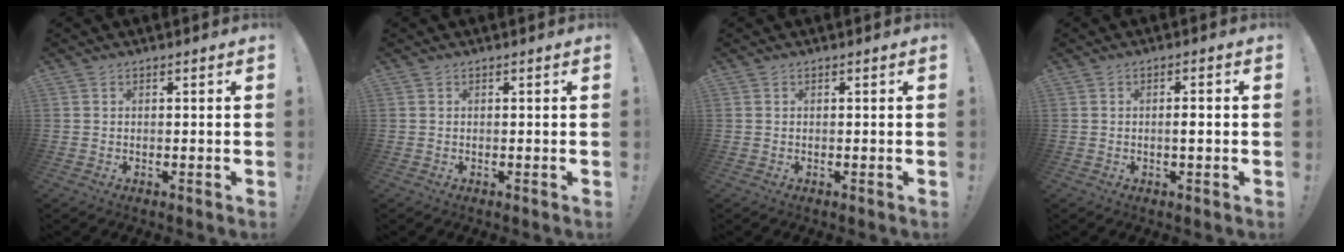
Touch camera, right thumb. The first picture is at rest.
{"total": 0.0}
{"total": 0.0}
{"total": 2.4, "force": [-0.4, 0.2, 2.3], "torque": [-0.038, 0.000, -0.011]}